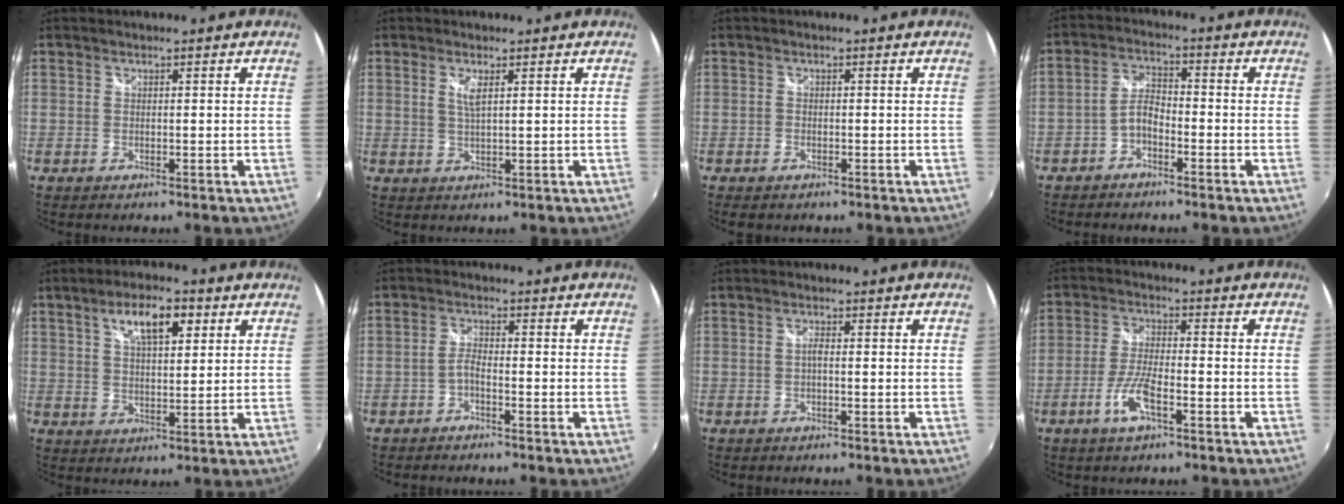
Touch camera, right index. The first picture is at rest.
{"total": 2.5, "force": [1.0, 0.3, 2.2], "torque": [-0.042, -0.002, 0.017]}
{"total": 1.8, "force": [-1.3, 1.1, 0.6], "torque": [-0.016, -0.004, -0.022]}
{"total": 3.9, "force": [-2.5, 1.9, 2.3], "torque": [-0.053, 0.014, -0.050]}
{"total": 8.4, "force": [3.9, 3.3, 6.7], "torque": [-0.110, 0.017, 0.067]}
{"total": 2.0, "force": [-1.4, 0.4, 1.3], "torque": [-0.035, 0.005, -0.031]}
{"total": 1.1, "force": [-0.3, 0.3, 1.0], "torque": [-0.020, 0.004, -0.007]}
{"total": 6.6, "force": [-3.5, 1.4, 5.5], "torque": [-0.121, -0.003, -0.067]}